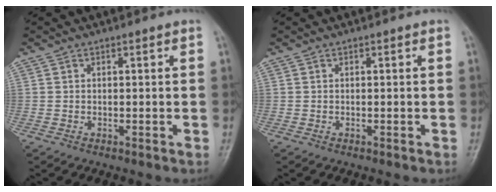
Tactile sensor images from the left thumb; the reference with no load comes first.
{"total": 0.0}